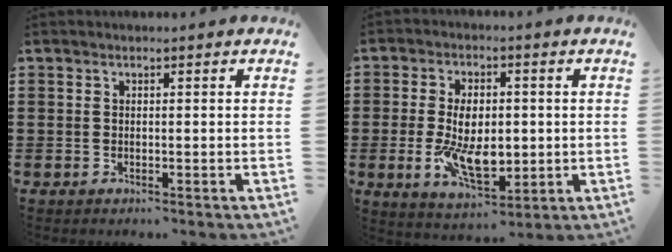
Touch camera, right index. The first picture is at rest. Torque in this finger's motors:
{"motor_torque": [2.14, 0.00, 0.47, 0.21]}